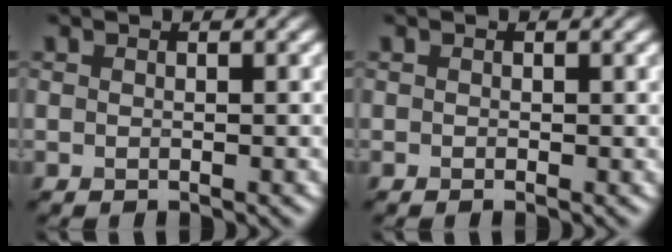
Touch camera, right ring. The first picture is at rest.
{"total": 0.0}